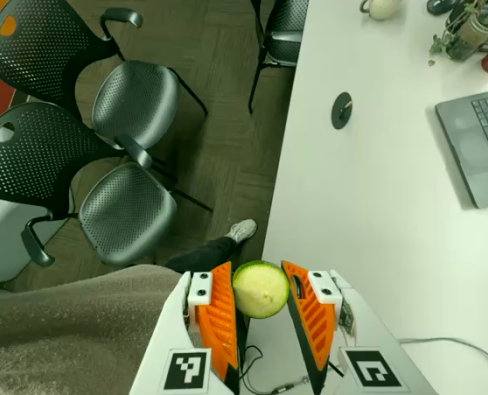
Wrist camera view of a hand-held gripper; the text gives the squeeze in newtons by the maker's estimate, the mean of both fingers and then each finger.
{"total": 10.3, "left": 10.0, "right": 10.7}